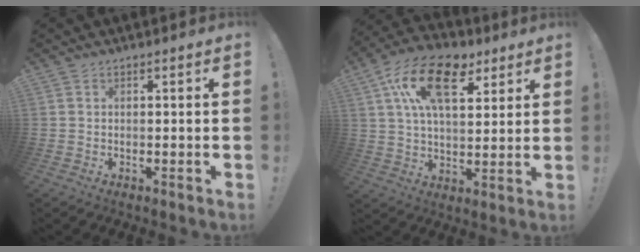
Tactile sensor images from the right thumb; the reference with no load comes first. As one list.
[{"total": 18.3, "force": [8.3, 9.8, 13.0], "torque": [-0.224, -0.024, 0.149]}]